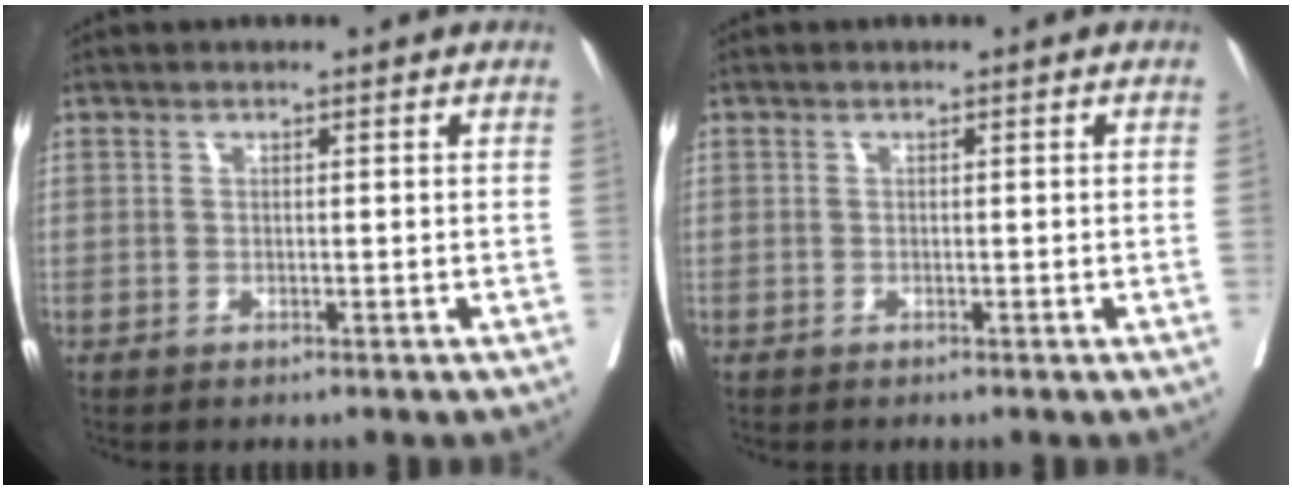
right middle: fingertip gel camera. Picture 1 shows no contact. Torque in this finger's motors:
{"motor_torque": [0.92, -1.21, -0.04, -0.21]}